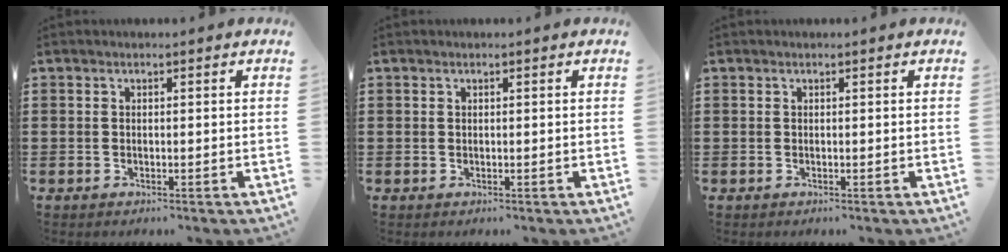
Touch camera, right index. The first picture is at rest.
{"total": 0.0}
{"total": 0.0}